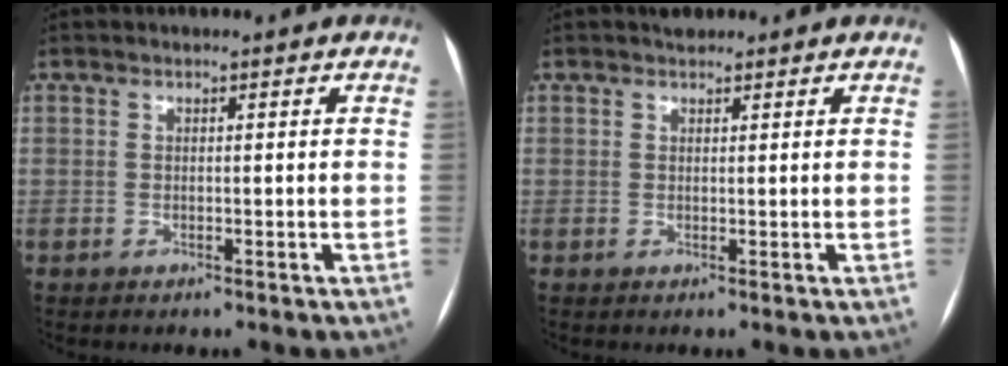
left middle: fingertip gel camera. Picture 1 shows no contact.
{"total": 1.5, "force": [1.2, 0.7, 0.4], "torque": [-0.009, 0.011, 0.018]}